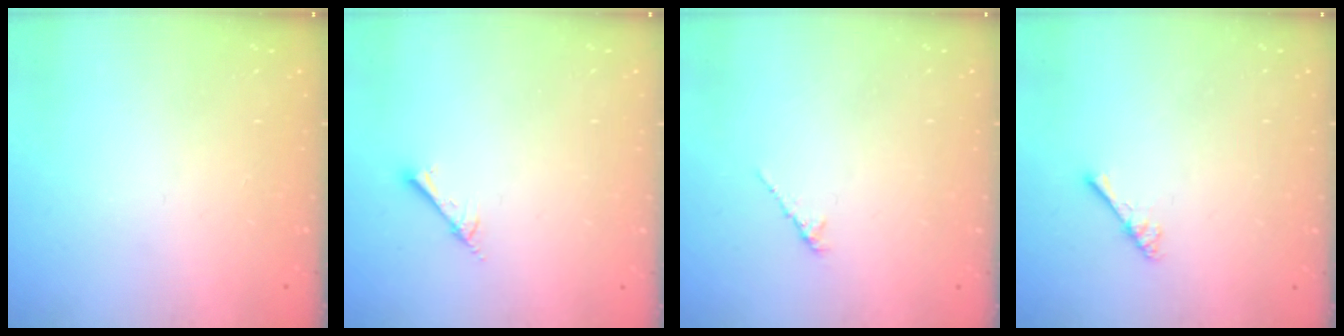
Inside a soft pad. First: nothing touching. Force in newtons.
{"total": 2.0, "press": 2.0, "slide": 0.2}
{"total": 1.6, "press": 1.5, "slide": 0.5}
{"total": 2.5, "press": 2.5, "slide": 0.4}